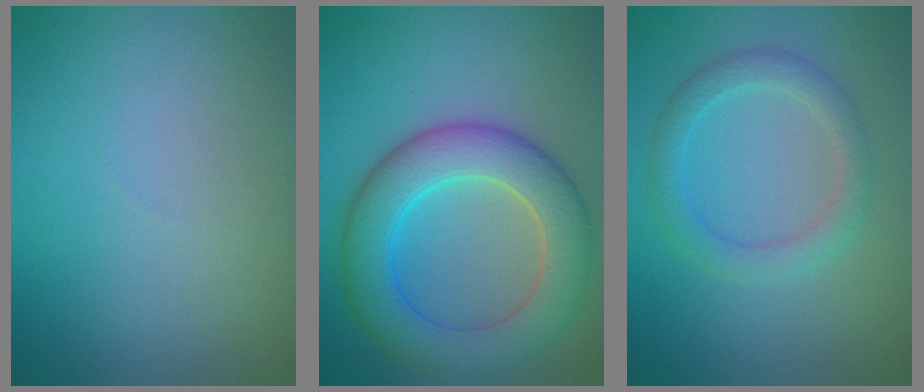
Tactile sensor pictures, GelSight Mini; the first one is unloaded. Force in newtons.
{"total": 7.9, "press": 7.9, "slide": 0.5}
{"total": 2.6, "press": 2.6, "slide": 0.1}